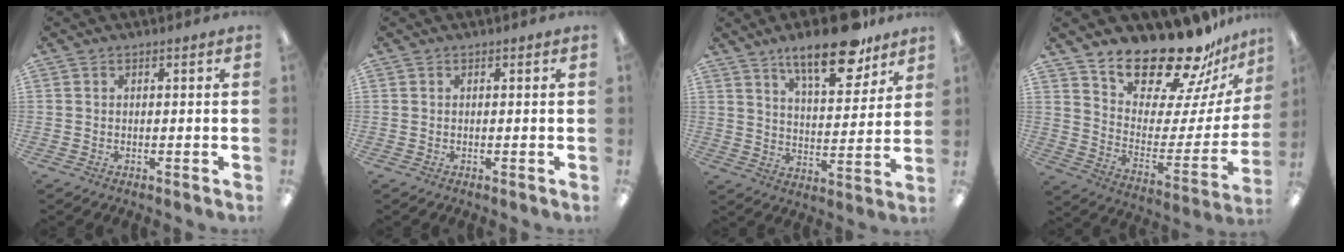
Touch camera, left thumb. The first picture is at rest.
{"total": 0.0}
{"total": 16.3, "force": [11.5, 5.8, 10.0], "torque": [-0.147, -0.059, 0.190]}
{"total": 20.7, "force": [18.2, 6.3, 7.5], "torque": [-0.115, -0.149, 0.312]}